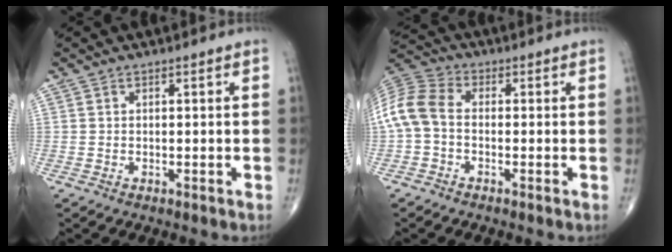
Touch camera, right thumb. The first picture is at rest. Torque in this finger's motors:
{"motor_torque": [-0.35, 0.75, 0.73, -0.24, 0.04]}